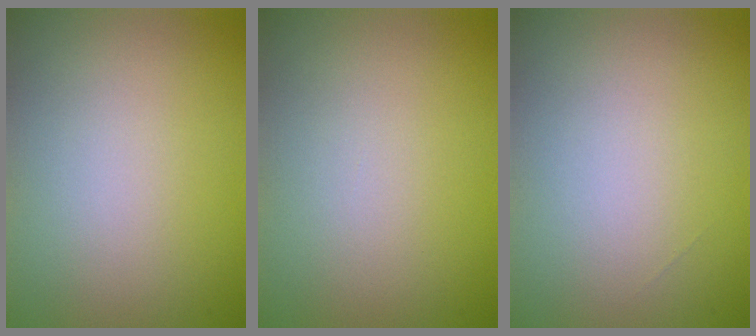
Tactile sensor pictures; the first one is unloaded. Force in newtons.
{"total": 0.0}
{"total": 0.0}